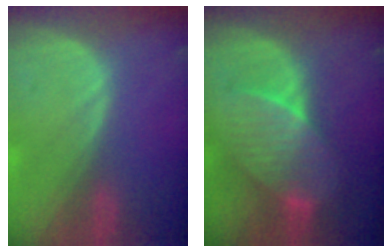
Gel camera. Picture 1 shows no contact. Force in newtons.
{"total": 7.5, "press": 7.4, "slide": 1.2}